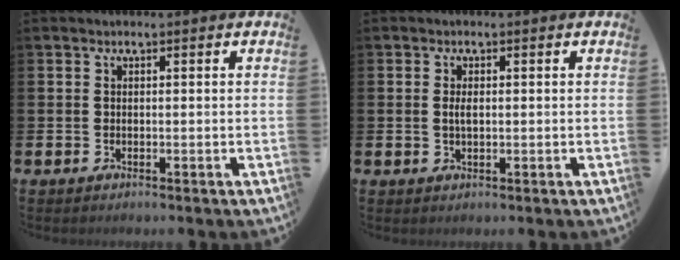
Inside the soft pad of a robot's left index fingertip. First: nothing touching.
{"total": 1.5, "force": [0.1, 0.6, 1.4], "torque": [-0.027, 0.005, 0.000]}